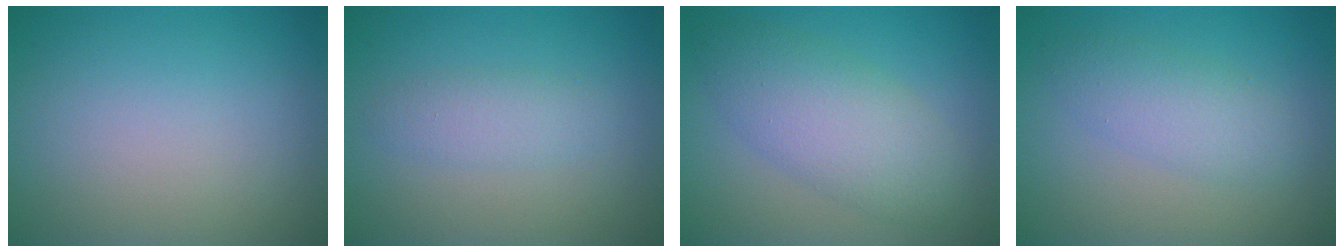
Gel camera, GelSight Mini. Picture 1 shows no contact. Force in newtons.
{"total": 1.9, "press": 1.9, "slide": 0.1}
{"total": 5.5, "press": 5.5, "slide": 0.1}
{"total": 3.2, "press": 3.2, "slide": 0.1}